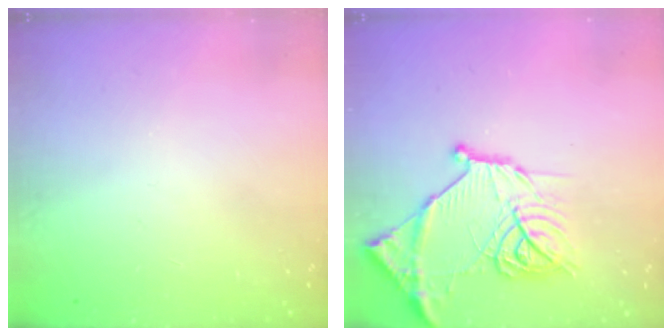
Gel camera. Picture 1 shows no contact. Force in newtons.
{"total": 16.8, "press": 16.7, "slide": 1.5}